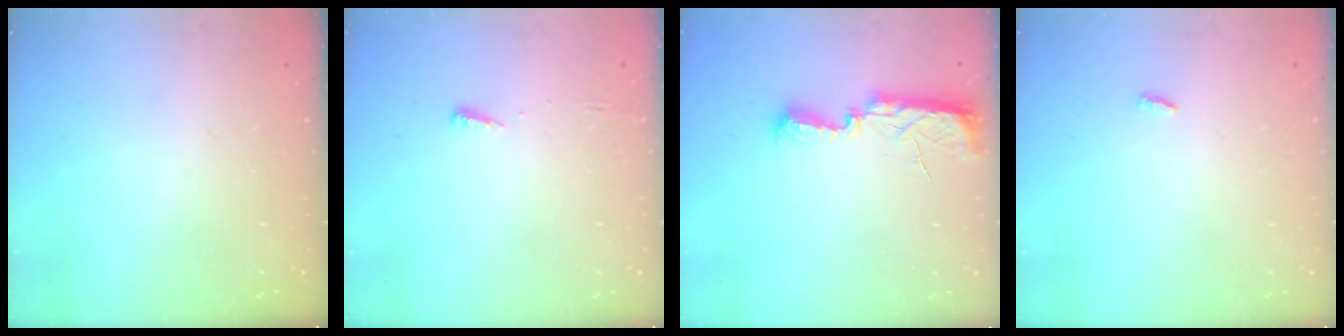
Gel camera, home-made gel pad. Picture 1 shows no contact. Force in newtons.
{"total": 3.7, "press": 3.7, "slide": 0.5}
{"total": 8.1, "press": 8.0, "slide": 1.2}
{"total": 2.7, "press": 2.7, "slide": 0.2}